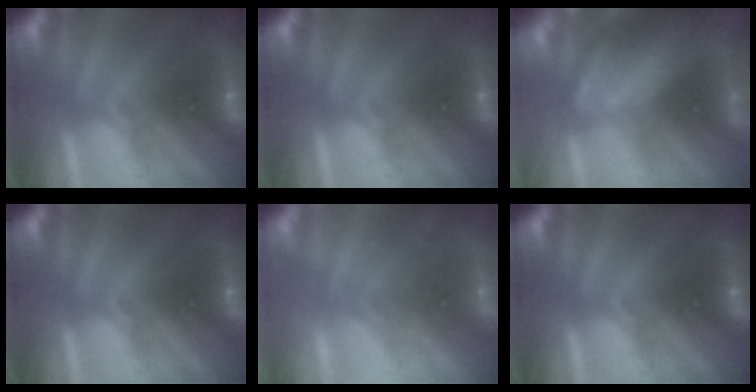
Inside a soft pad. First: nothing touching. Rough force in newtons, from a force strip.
{"total": 0.0}
{"total": 11.4}
{"total": 0.0}
{"total": 2.3}
{"total": 0.0}